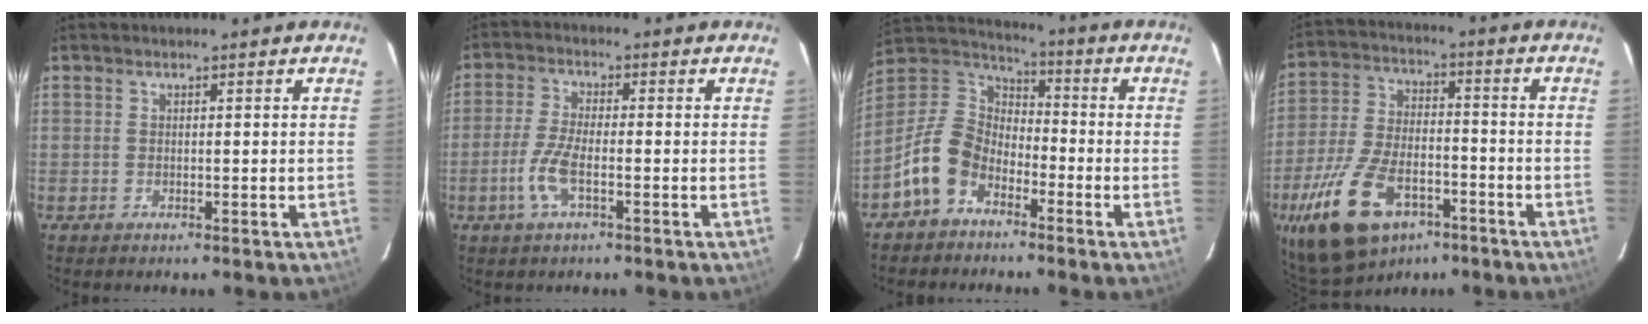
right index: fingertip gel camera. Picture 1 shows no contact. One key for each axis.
{"total": 5.8, "fx": -2.3, "fy": 1.5, "fz": 5.1, "tx": -0.117, "ty": -0.001, "tz": -0.048}
{"total": 11.3, "fx": -6.4, "fy": 7.3, "fz": 5.7, "tx": -0.124, "ty": 0.025, "tz": -0.130}
{"total": 18.8, "fx": -10.6, "fy": 10.1, "fz": 11.9, "tx": -0.260, "ty": -0.015, "tz": -0.184}